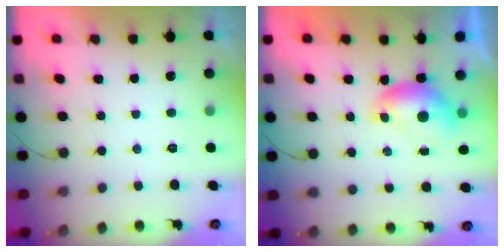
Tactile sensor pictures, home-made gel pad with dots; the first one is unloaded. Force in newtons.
{"total": 6.1, "press": 6.1, "slide": 0.6}